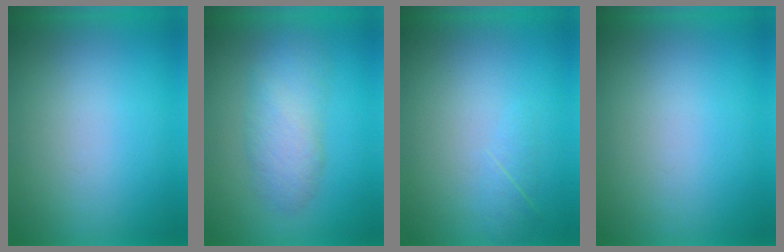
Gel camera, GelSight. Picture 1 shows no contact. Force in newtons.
{"total": 4.3}
{"total": 1.9}
{"total": 0.0}